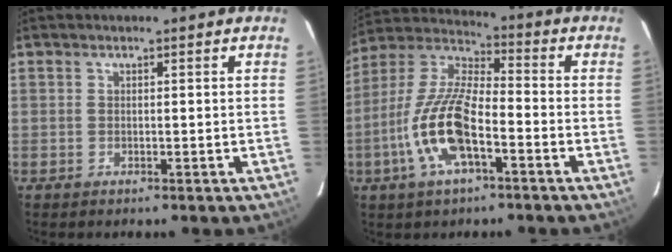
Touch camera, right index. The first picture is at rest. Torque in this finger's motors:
{"motor_torque": [1.95, -0.19, 1.05, 0.21]}